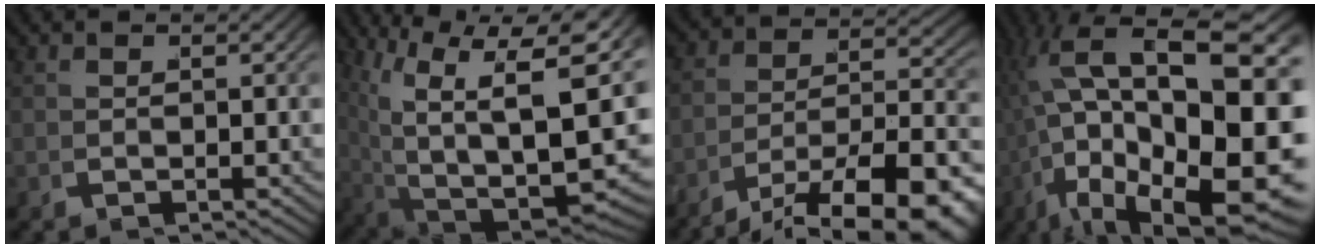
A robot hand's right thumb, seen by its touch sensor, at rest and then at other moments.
{"total": 16.3, "force": [0.3, 10.3, 12.6], "torque": [-0.214, -0.072, 0.046]}
{"total": 11.8, "force": [-6.3, 6.5, 7.6], "torque": [-0.107, -0.040, -0.086]}
{"total": 20.9, "force": [-2.5, 12.1, 16.9], "torque": [-0.306, -0.089, 0.011]}